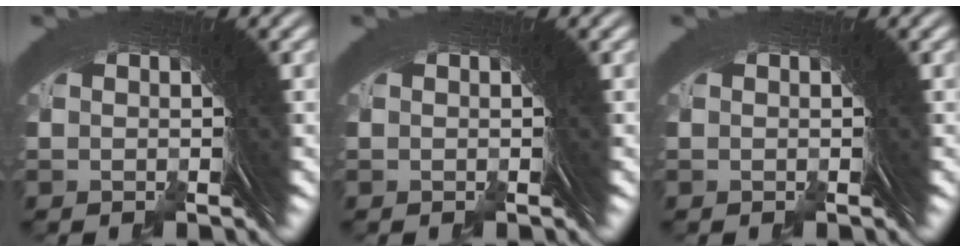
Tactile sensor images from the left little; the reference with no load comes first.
{"total": 0.0}
{"total": 0.0}